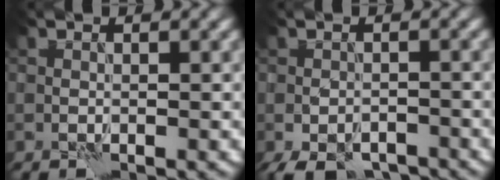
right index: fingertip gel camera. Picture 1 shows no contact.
{"total": 5.8, "force": [-4.7, 2.3, 2.5], "torque": [-0.038, -0.012, -0.073]}